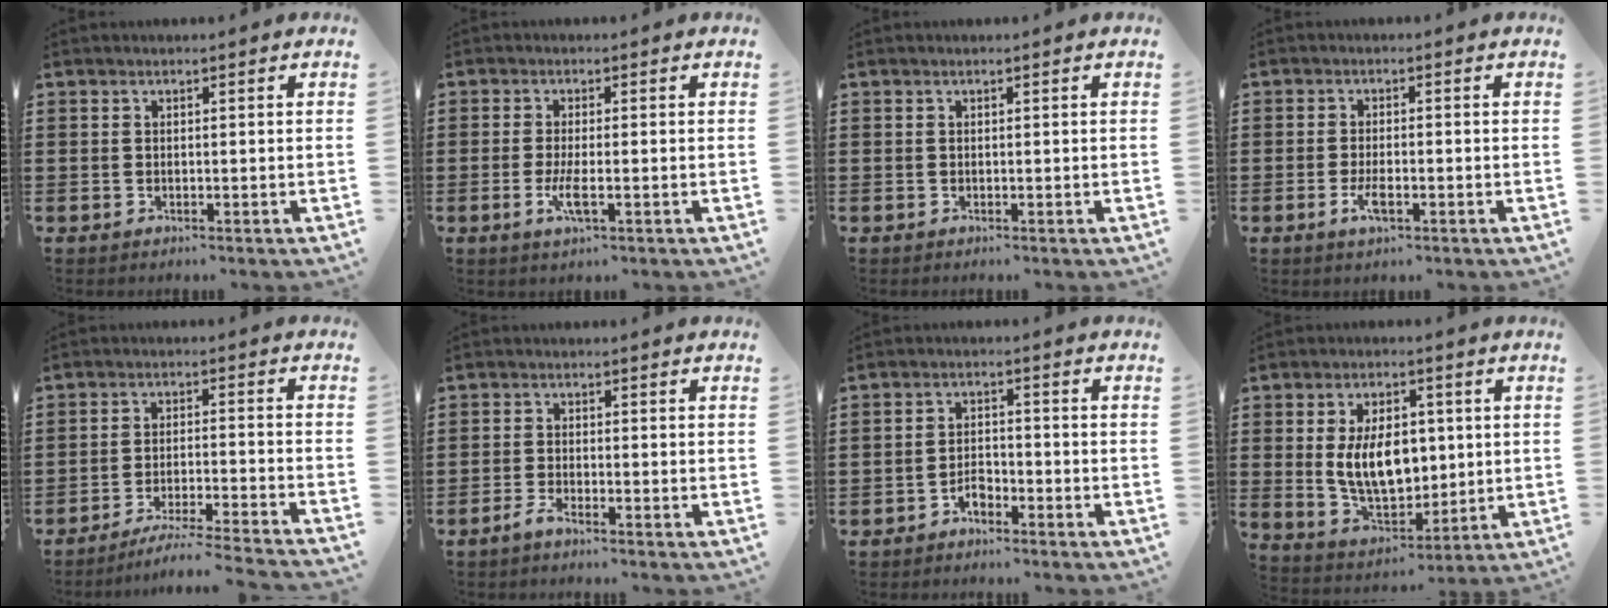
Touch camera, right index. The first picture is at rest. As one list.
[{"total": 3.5, "force": [-1.1, 0.5, 3.3], "torque": [-0.069, -0.008, -0.023]}, {"total": 0.0}, {"total": 3.1, "force": [-1.2, 1.0, 2.6], "torque": [-0.059, -0.005, -0.025]}, {"total": 5.2, "force": [-4.8, -0.6, 1.9], "torque": [-0.039, -0.017, -0.095]}, {"total": 1.7, "force": [-1.6, 0.0, 0.7], "torque": [-0.021, -0.002, -0.032]}, {"total": 2.7, "force": [-2.1, 1.1, 1.2], "torque": [-0.026, 0.006, -0.044]}, {"total": 10.1, "force": [1.1, 6.3, 7.9], "torque": [-0.141, 0.001, 0.013]}]